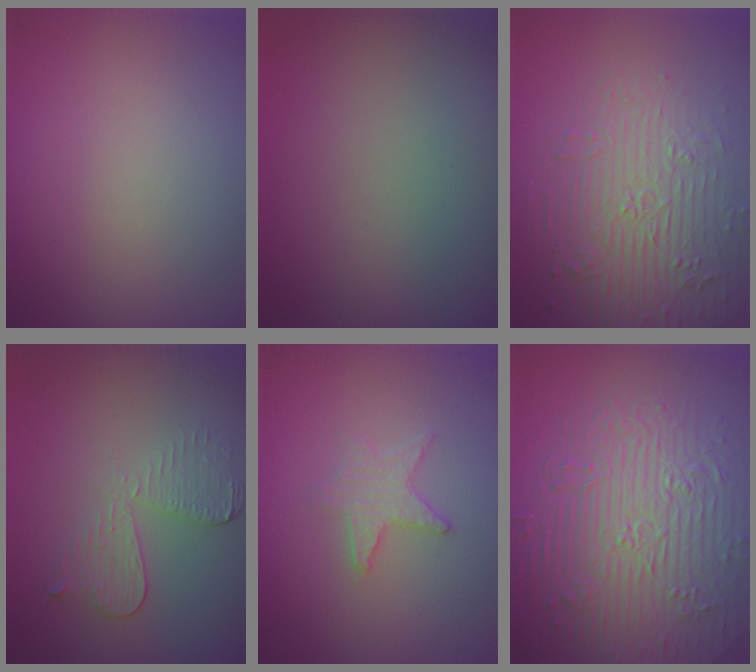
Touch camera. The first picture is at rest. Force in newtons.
{"total": 0.0}
{"total": 5.1, "press": 4.4, "slide": 2.7}
{"total": 3.0, "press": 2.7, "slide": 1.2}
{"total": 2.3, "press": 2.2, "slide": 0.4}
{"total": 11.2, "press": 7.3, "slide": 8.4}